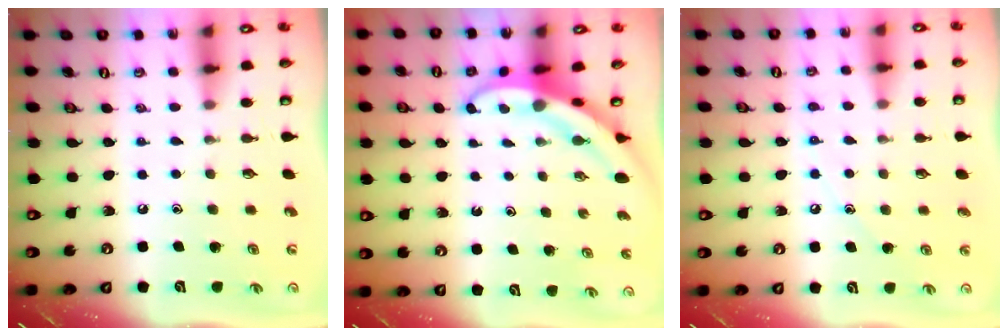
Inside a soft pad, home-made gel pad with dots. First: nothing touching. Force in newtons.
{"total": 3.9, "press": 3.9, "slide": 0.6}
{"total": 5.9, "press": 5.9, "slide": 0.5}